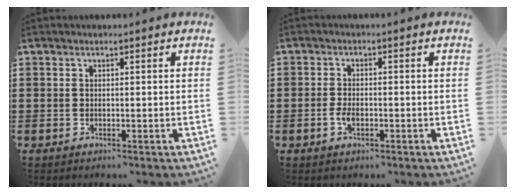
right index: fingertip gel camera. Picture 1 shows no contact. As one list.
[{"total": 2.3, "force": [-0.8, 1.2, 1.8], "torque": [-0.049, -0.005, -0.019]}]